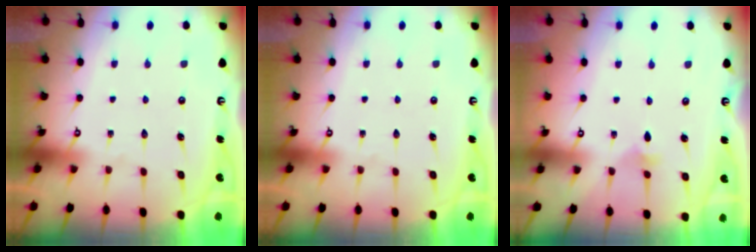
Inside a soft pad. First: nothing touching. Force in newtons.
{"total": 0.0}
{"total": 2.4, "press": 2.3, "slide": 0.6}